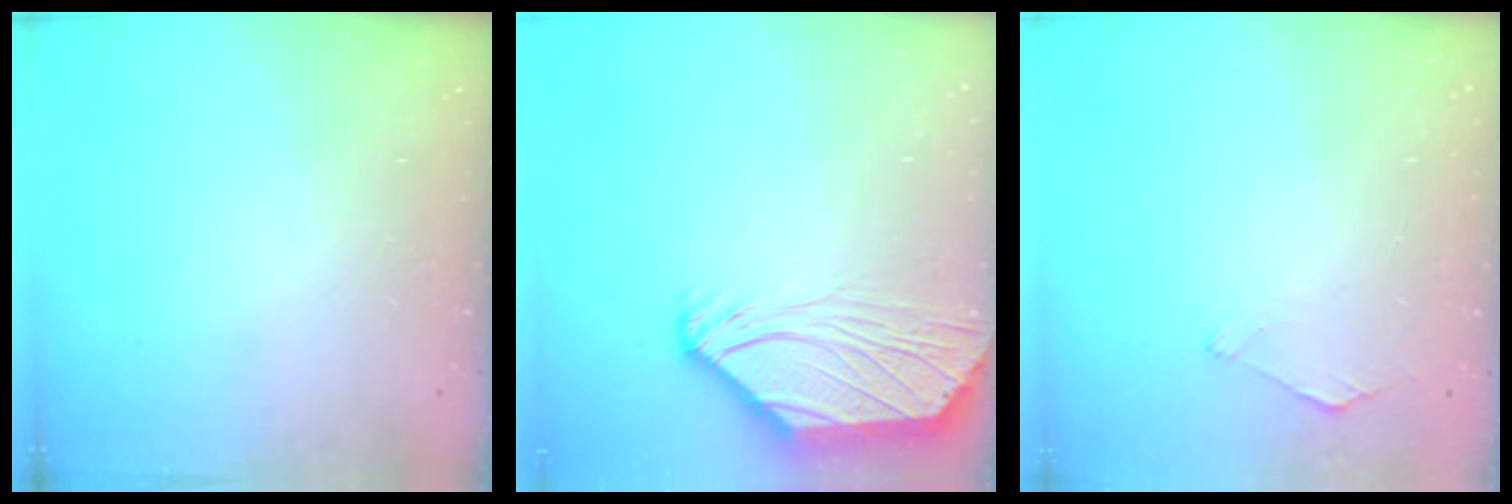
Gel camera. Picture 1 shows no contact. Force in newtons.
{"total": 5.6, "press": 5.5, "slide": 1.1}
{"total": 1.3, "press": 1.2, "slide": 0.3}